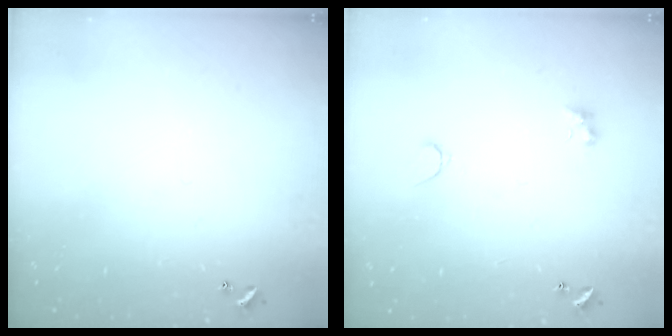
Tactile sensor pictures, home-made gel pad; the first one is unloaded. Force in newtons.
{"total": 3.5, "press": 3.3, "slide": 0.9}